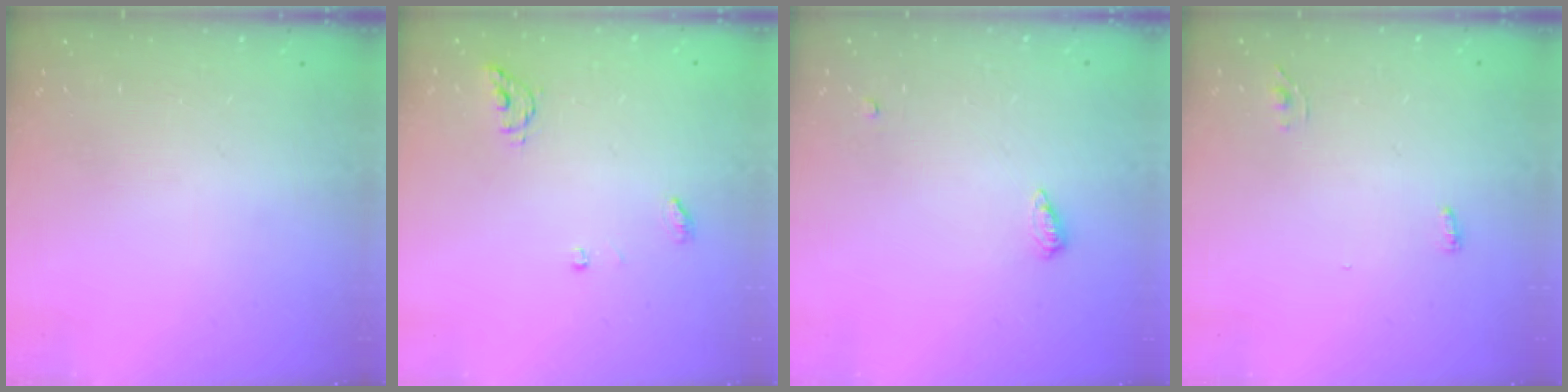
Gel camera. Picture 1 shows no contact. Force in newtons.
{"total": 5.2, "press": 5.2, "slide": 0.0}
{"total": 5.5, "press": 5.4, "slide": 1.0}
{"total": 3.3, "press": 2.9, "slide": 1.7}